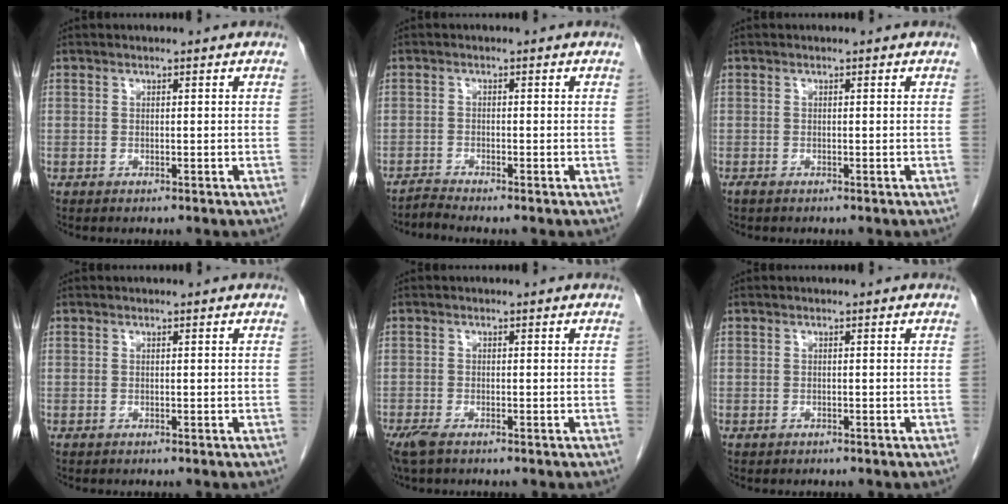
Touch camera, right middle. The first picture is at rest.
{"total": 1.6, "force": [-1.5, -0.7, -0.2], "torque": [0.005, -0.008, -0.029]}
{"total": 0.6, "force": [-0.5, 0.2, 0.2], "torque": [-0.010, -0.002, -0.008]}
{"total": 0.0}
{"total": 4.2, "force": [-3.0, 1.4, 2.5], "torque": [-0.057, -0.013, -0.050]}
{"total": 0.0}